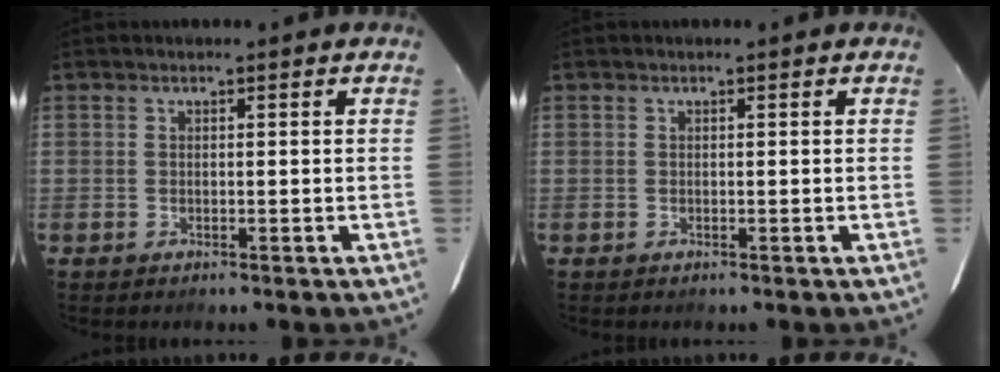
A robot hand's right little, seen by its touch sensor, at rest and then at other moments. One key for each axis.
{"total": 0.0}